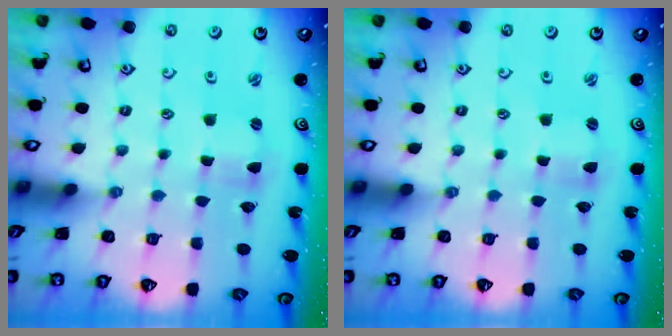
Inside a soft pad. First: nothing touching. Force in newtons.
{"total": 0.5, "press": 0.5, "slide": 0.2}